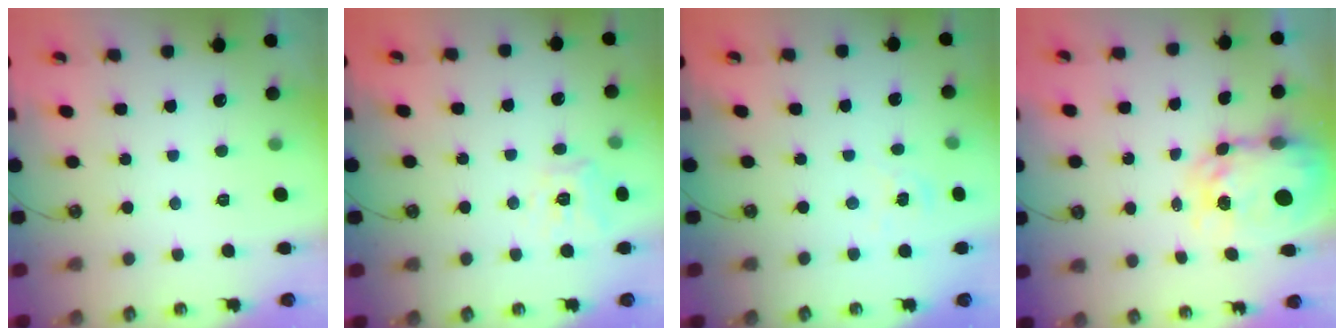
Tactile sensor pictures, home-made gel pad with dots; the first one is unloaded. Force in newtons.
{"total": 10.4, "press": 10.4, "slide": 1.1}
{"total": 1.3, "press": 1.3, "slide": 0.2}
{"total": 8.9, "press": 8.8, "slide": 0.9}